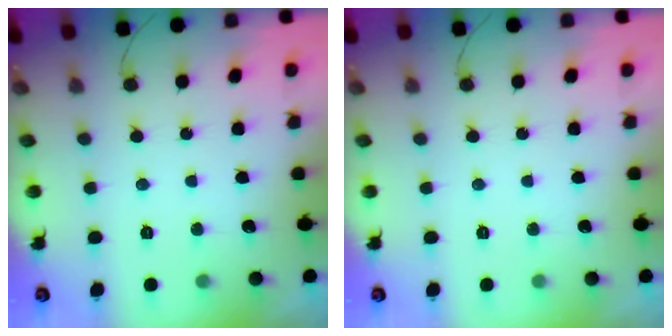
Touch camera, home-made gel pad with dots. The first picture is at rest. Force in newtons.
{"total": 0.0}